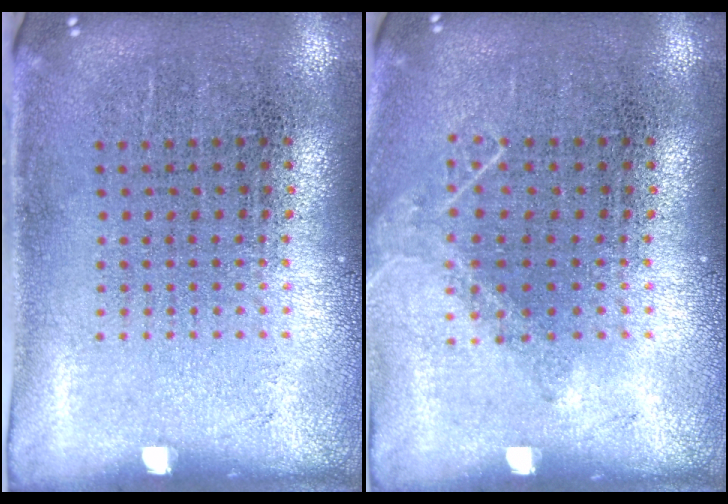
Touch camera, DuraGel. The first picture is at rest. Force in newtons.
{"total": 0.8, "press": 0.8, "slide": 0.2}